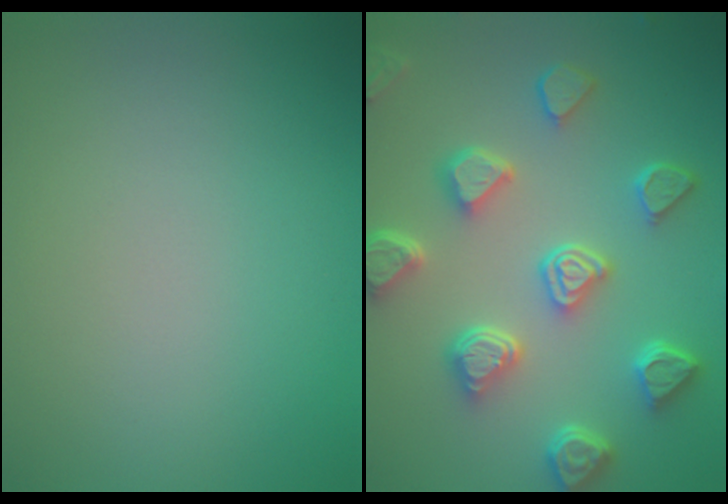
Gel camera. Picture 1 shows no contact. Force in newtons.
{"total": 6.7, "press": 5.4, "slide": 3.9}